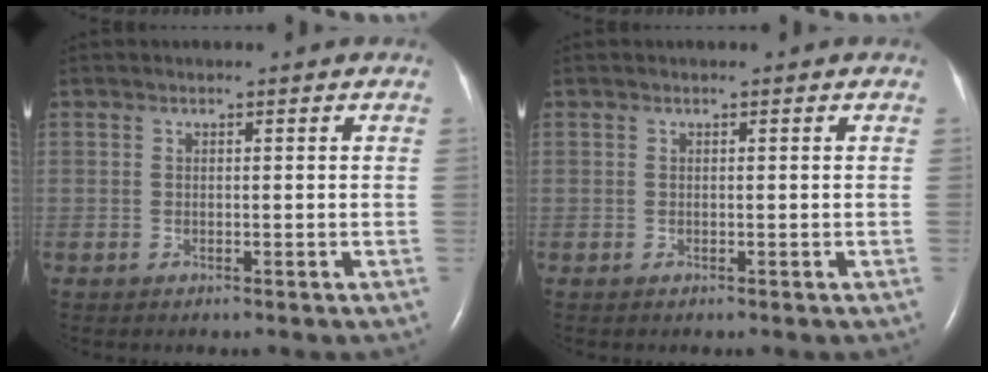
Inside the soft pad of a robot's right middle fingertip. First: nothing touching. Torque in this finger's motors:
{"motor_torque": [0.79, -0.73, 0.00, 0.01]}